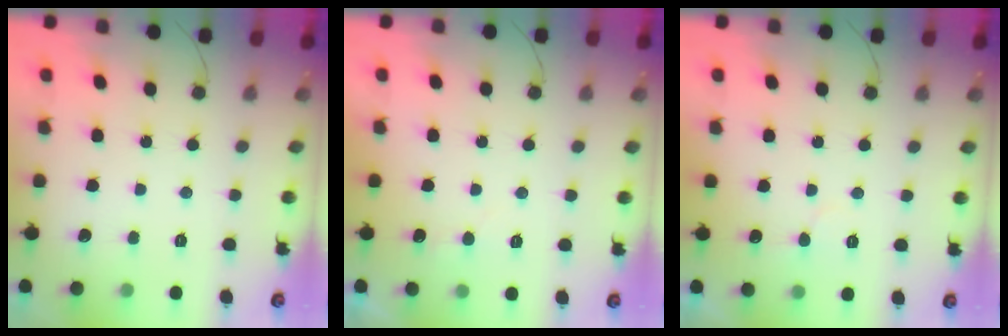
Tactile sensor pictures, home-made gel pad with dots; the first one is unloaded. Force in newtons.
{"total": 3.8, "press": 3.7, "slide": 0.3}
{"total": 5.1, "press": 5.1, "slide": 0.4}